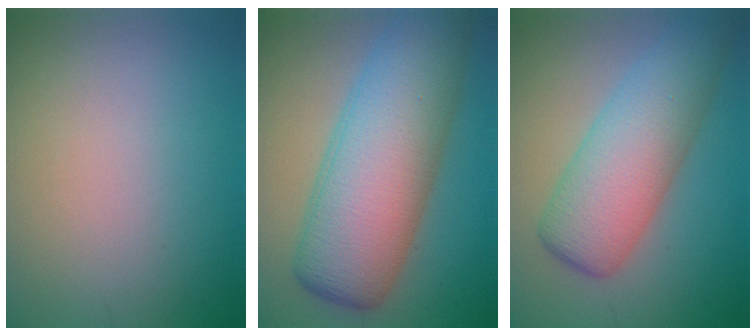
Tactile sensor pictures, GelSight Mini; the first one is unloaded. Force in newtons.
{"total": 12.2, "press": 12.2, "slide": 0.2}
{"total": 7.6, "press": 7.6, "slide": 0.2}